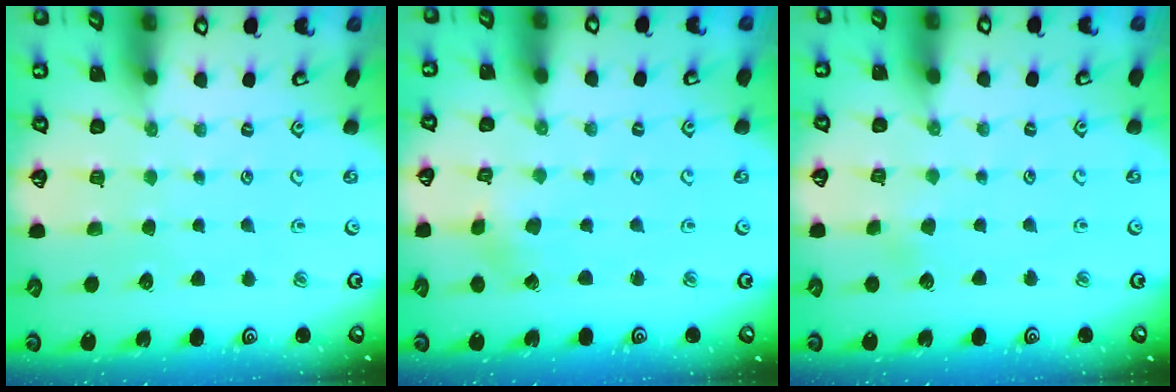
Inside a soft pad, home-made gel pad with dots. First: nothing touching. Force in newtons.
{"total": 0.9, "press": 0.9, "slide": 0.1}
{"total": 1.6, "press": 1.6, "slide": 0.0}